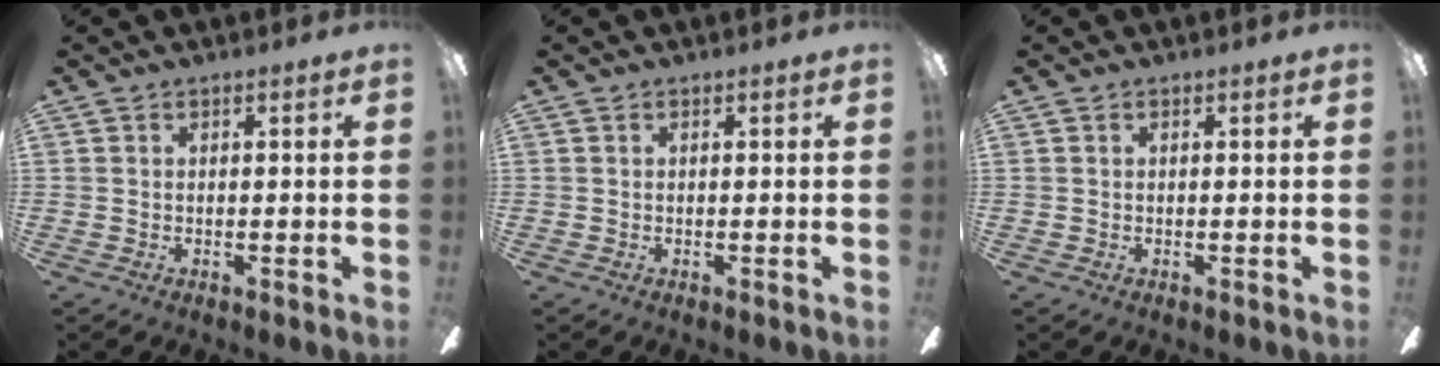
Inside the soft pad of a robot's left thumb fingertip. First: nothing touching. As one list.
[{"total": 0.0}, {"total": 0.0}]